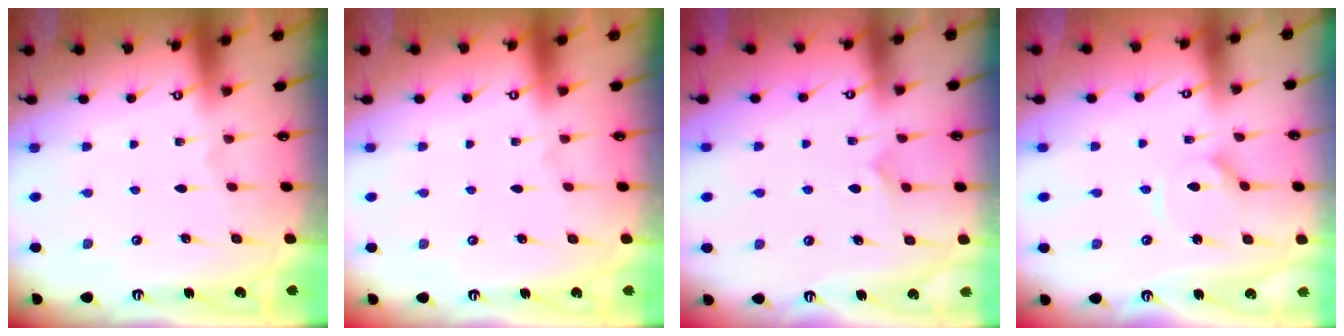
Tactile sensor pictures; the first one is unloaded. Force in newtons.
{"total": 0.0}
{"total": 5.8, "press": 5.8, "slide": 0.1}
{"total": 3.0, "press": 2.9, "slide": 0.4}